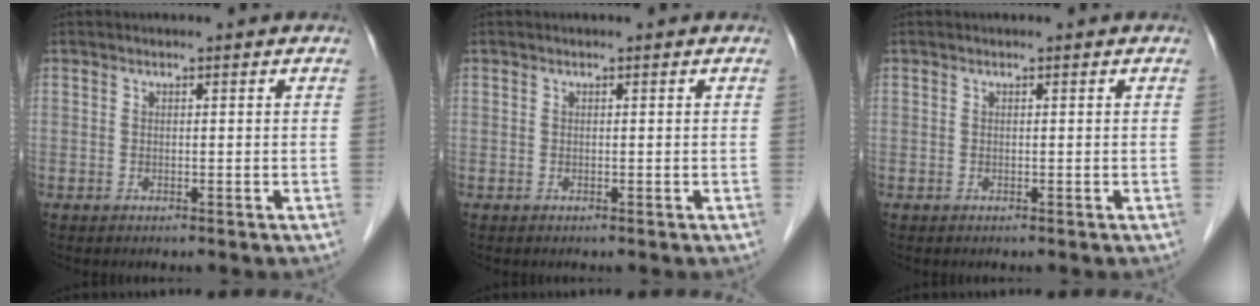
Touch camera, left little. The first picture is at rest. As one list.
[{"total": 0.0}, {"total": 0.0}]